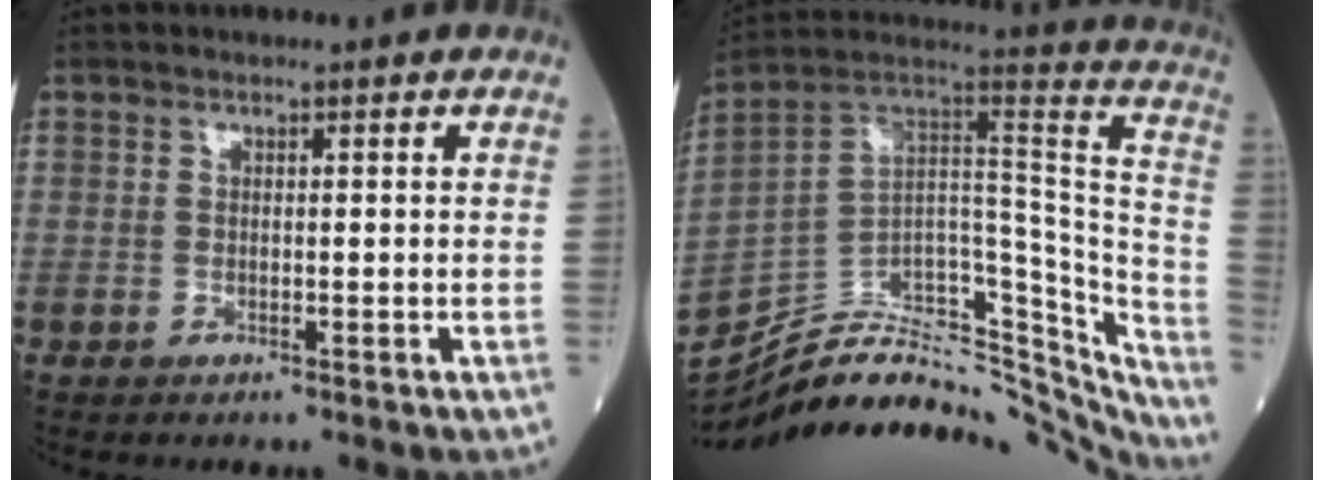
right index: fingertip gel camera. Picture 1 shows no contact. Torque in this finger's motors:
{"motor_torque": [-0.97, -1.16, -0.08, 0.00]}